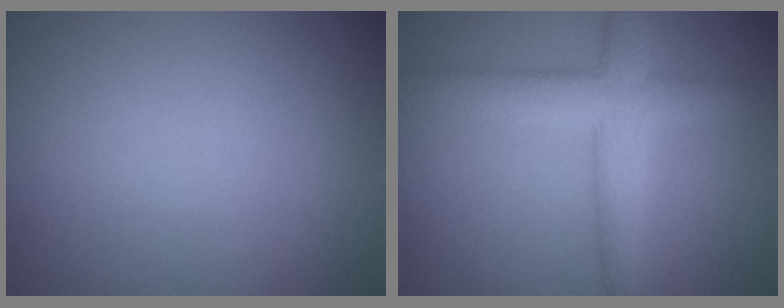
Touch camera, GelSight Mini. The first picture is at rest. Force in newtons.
{"total": 4.5, "press": 4.5, "slide": 0.1}